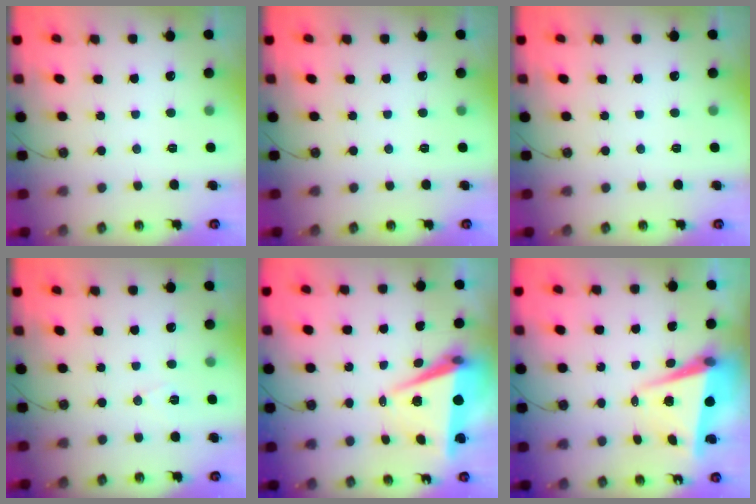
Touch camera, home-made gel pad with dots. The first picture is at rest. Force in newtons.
{"total": 0.0}
{"total": 0.0}
{"total": 6.5, "press": 4.7, "slide": 4.4}
{"total": 8.5, "press": 7.4, "slide": 4.1}
{"total": 6.6, "press": 6.4, "slide": 1.3}